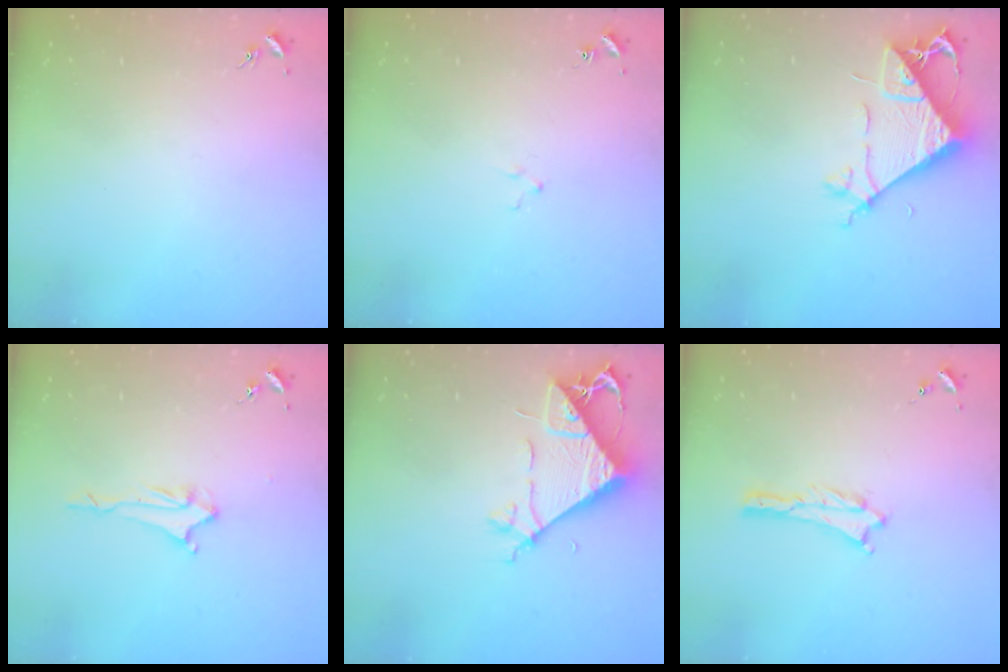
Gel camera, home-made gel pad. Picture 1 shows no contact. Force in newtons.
{"total": 1.5, "press": 1.5, "slide": 0.2}
{"total": 8.5, "press": 8.5, "slide": 0.7}
{"total": 2.0, "press": 2.0, "slide": 0.4}
{"total": 8.5, "press": 8.5, "slide": 0.7}
{"total": 0.9, "press": 0.9, "slide": 0.2}